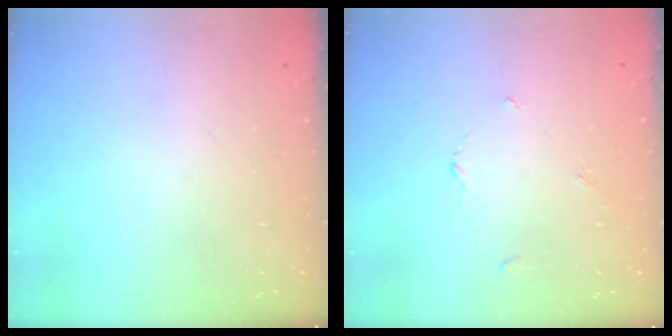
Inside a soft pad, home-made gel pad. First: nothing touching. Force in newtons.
{"total": 2.8, "press": 2.8, "slide": 0.3}